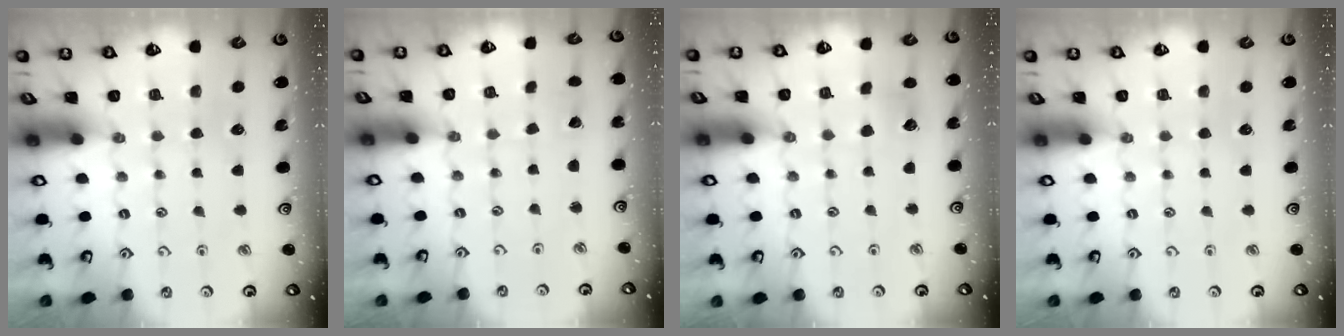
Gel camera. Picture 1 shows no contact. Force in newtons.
{"total": 1.2, "press": 1.2, "slide": 0.1}
{"total": 4.2, "press": 4.2, "slide": 0.6}
{"total": 0.0}